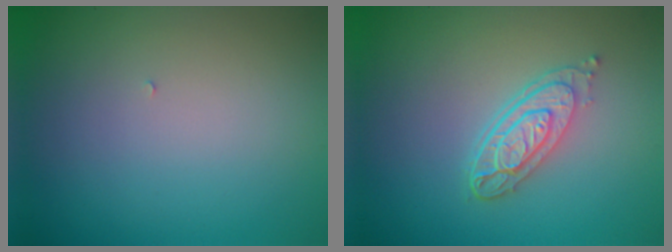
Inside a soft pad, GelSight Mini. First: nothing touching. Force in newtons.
{"total": 4.0, "press": 2.9, "slide": 2.7}